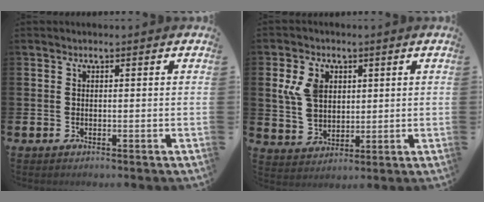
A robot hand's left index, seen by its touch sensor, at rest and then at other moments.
{"total": 6.1, "force": [2.6, 4.5, 3.3], "torque": [-0.067, 0.011, 0.045]}